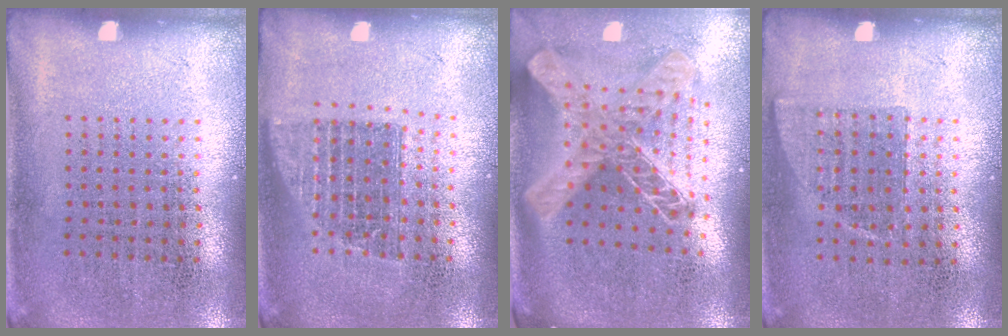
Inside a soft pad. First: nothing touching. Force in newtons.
{"total": 1.4, "press": 1.2, "slide": 0.7}
{"total": 2.4, "press": 1.8, "slide": 1.6}
{"total": 0.8, "press": 0.7, "slide": 0.3}